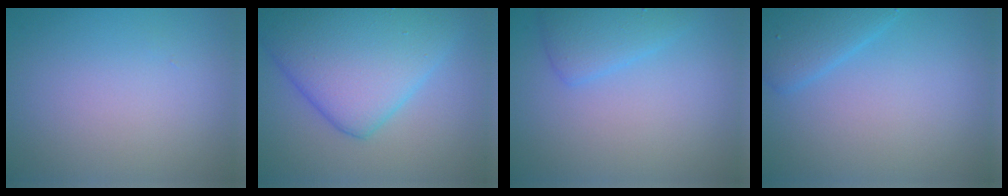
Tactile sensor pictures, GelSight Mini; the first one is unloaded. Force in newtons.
{"total": 9.9, "press": 9.9, "slide": 0.3}
{"total": 2.6, "press": 2.6, "slide": 0.2}
{"total": 2.9, "press": 2.9, "slide": 0.2}